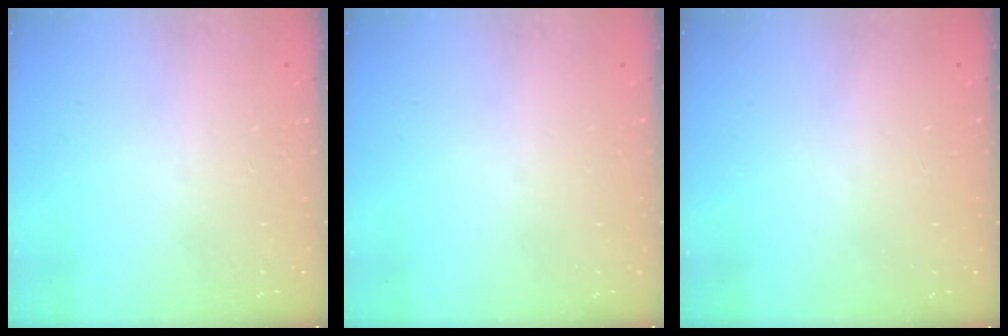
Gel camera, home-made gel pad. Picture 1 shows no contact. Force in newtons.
{"total": 0.0}
{"total": 0.0}